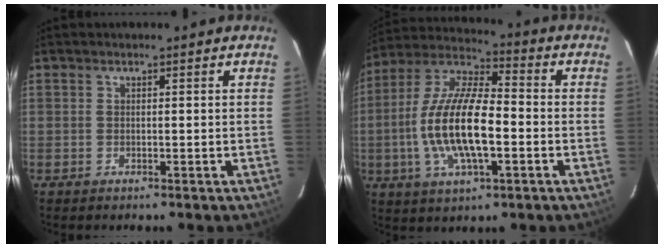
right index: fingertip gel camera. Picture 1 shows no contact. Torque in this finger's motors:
{"motor_torque": [1.41, -0.73, 1.05, 0.21]}